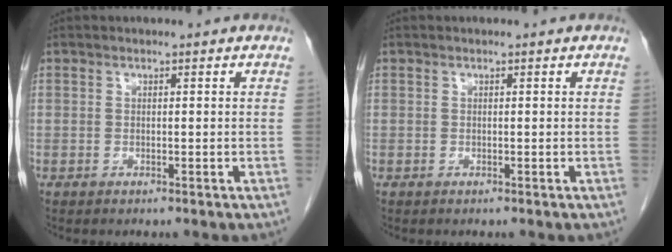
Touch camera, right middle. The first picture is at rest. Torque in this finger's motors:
{"motor_torque": [0.00, 0.00, 0.01, 0.00]}